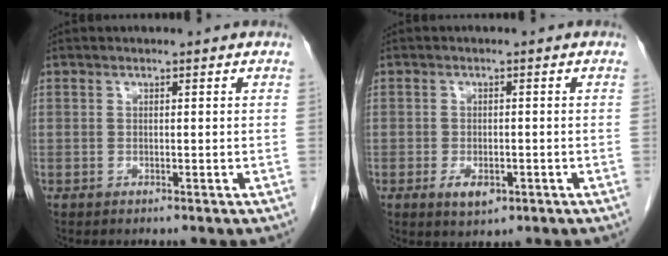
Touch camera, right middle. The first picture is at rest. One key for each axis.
{"total": 3.4, "fx": -1.5, "fy": 1.7, "fz": 2.5, "tx": -0.043, "ty": -0.001, "tz": -0.016}